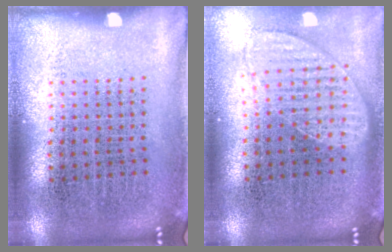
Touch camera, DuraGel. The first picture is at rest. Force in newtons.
{"total": 1.1, "press": 1.1, "slide": 0.2}